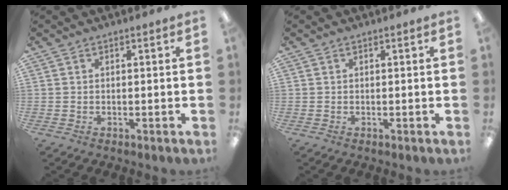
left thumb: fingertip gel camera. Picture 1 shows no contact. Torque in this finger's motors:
{"motor_torque": [-0.23, 0.17, -0.08, 0.00, 0.00]}